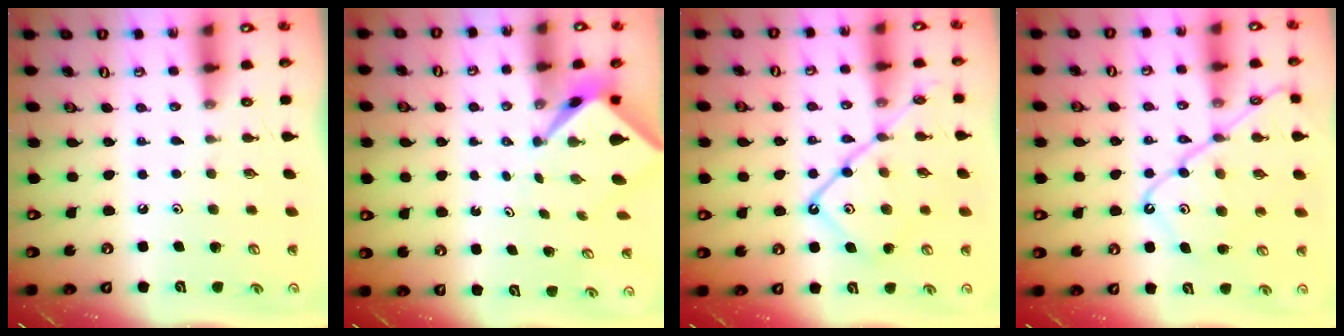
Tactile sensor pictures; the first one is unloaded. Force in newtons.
{"total": 2.7, "press": 2.7, "slide": 0.2}
{"total": 15.3, "press": 15.2, "slide": 1.5}
{"total": 13.9, "press": 13.9, "slide": 1.5}